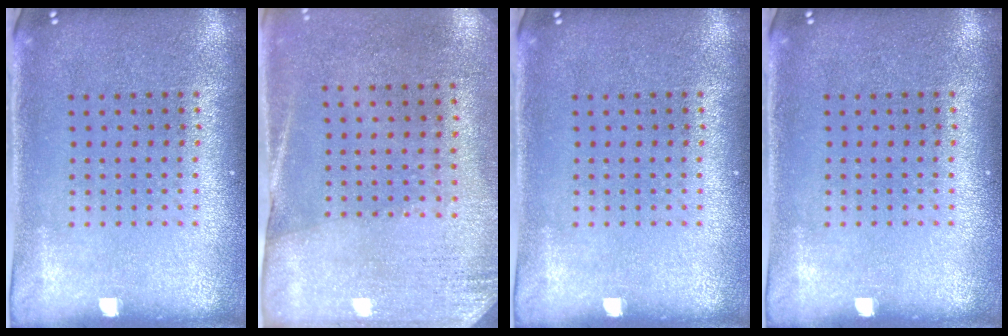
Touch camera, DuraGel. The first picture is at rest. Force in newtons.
{"total": 2.6, "press": 2.3, "slide": 1.3}
{"total": 0.0}
{"total": 0.0}